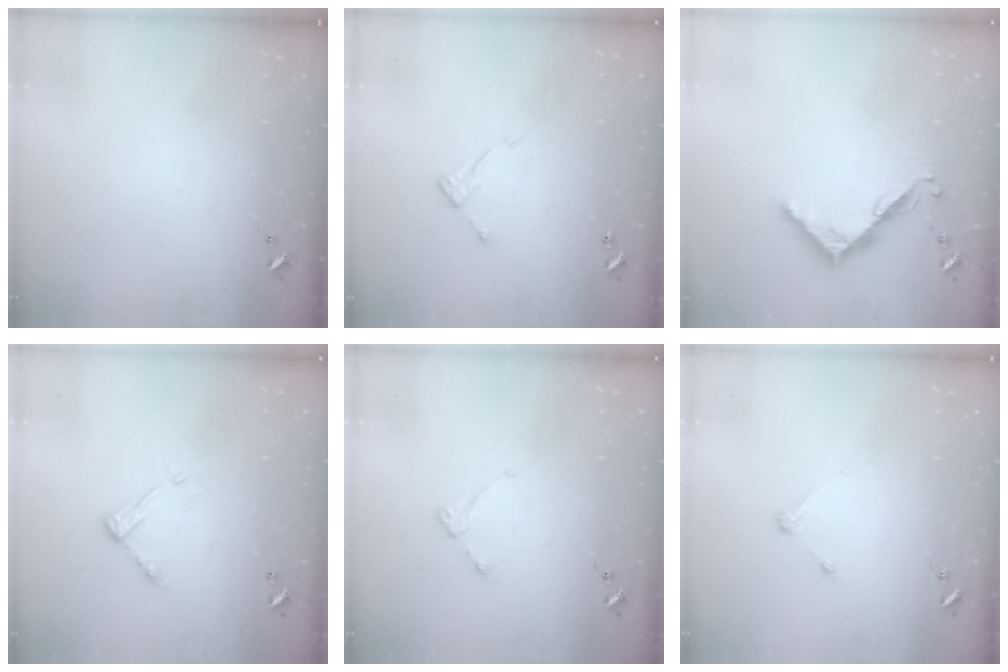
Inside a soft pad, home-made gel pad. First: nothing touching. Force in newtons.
{"total": 7.3, "press": 7.3, "slide": 0.4}
{"total": 7.8, "press": 7.8, "slide": 0.6}
{"total": 7.9, "press": 7.9, "slide": 0.3}
{"total": 2.8, "press": 2.7, "slide": 0.5}
{"total": 3.2, "press": 3.2, "slide": 0.4}